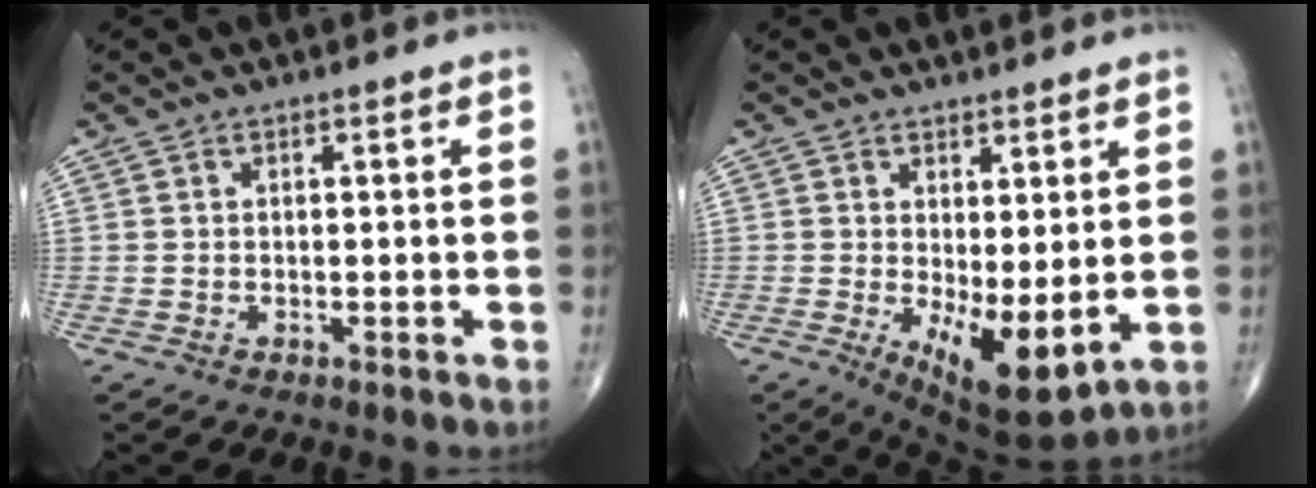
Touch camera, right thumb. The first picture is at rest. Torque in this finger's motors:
{"motor_torque": [1.47, 1.49, 0.13, -0.09, 0.26]}